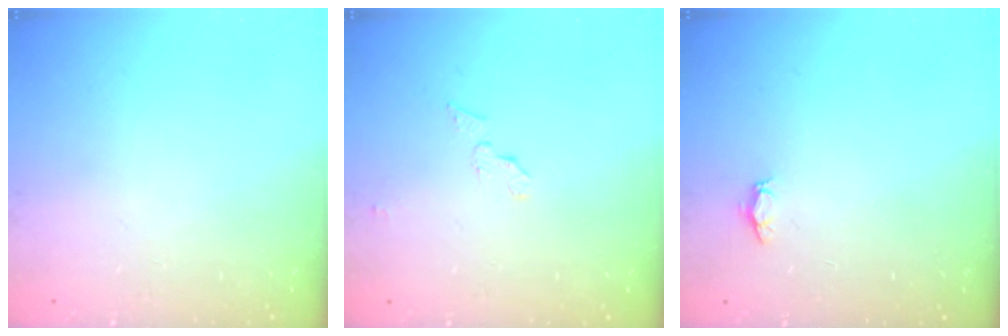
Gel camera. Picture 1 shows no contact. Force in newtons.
{"total": 3.7, "press": 3.7, "slide": 0.3}
{"total": 2.8, "press": 2.8, "slide": 0.4}